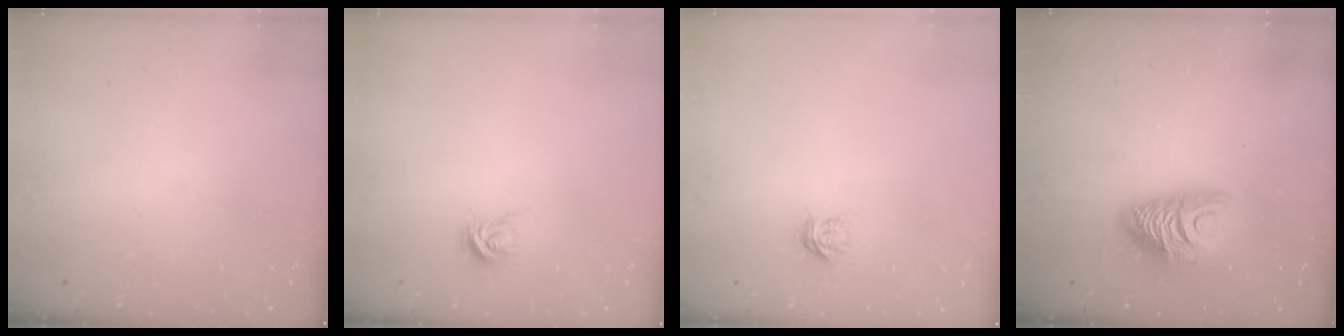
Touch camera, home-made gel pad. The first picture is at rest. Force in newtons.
{"total": 3.5, "press": 3.5, "slide": 0.4}
{"total": 3.5, "press": 3.5, "slide": 0.4}
{"total": 10.4, "press": 10.4, "slide": 1.2}